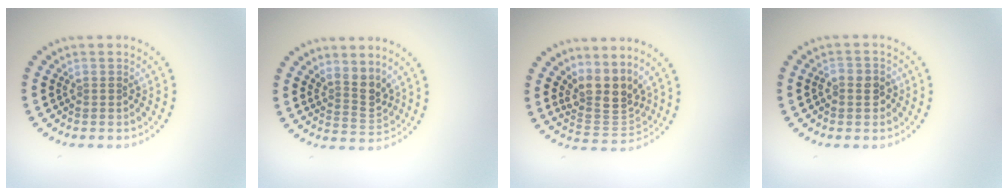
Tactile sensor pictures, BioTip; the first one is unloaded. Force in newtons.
{"total": 2.7, "press": 2.0, "slide": 1.8}
{"total": 3.9, "press": 2.9, "slide": 2.6}
{"total": 2.0, "press": 1.9, "slide": 0.5}